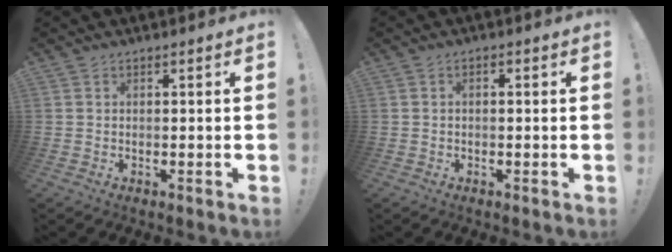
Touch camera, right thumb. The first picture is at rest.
{"total": 1.0, "force": [-0.6, 0.2, 0.7], "torque": [-0.014, 0.004, -0.011]}